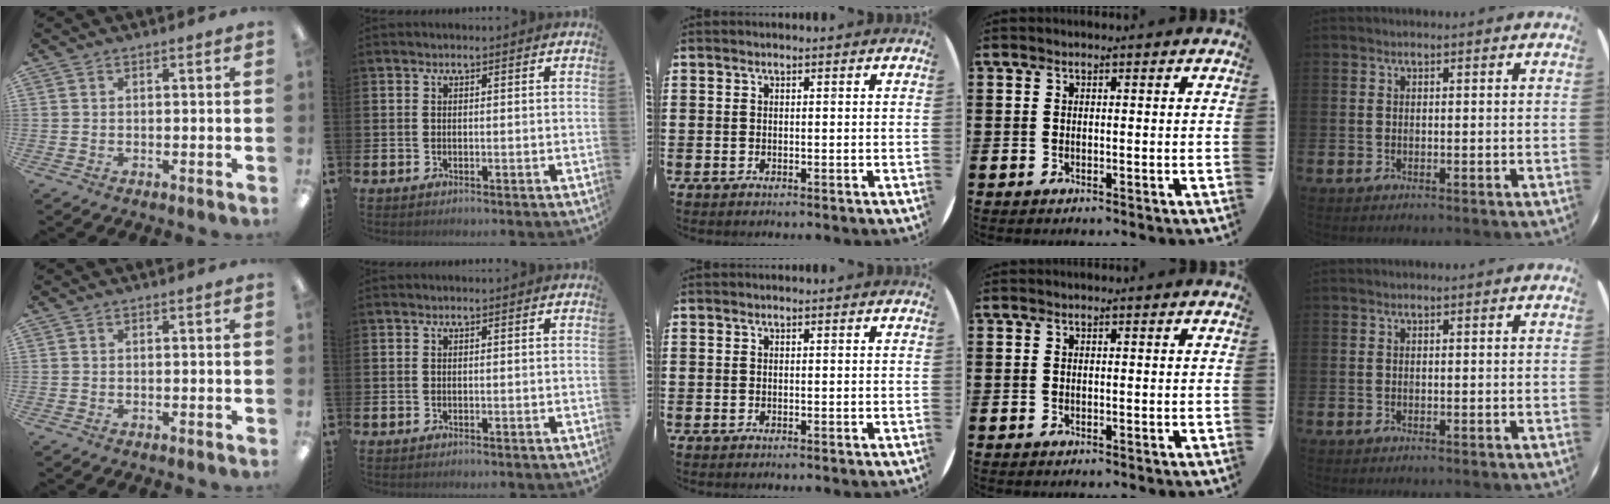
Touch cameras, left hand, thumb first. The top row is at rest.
{}